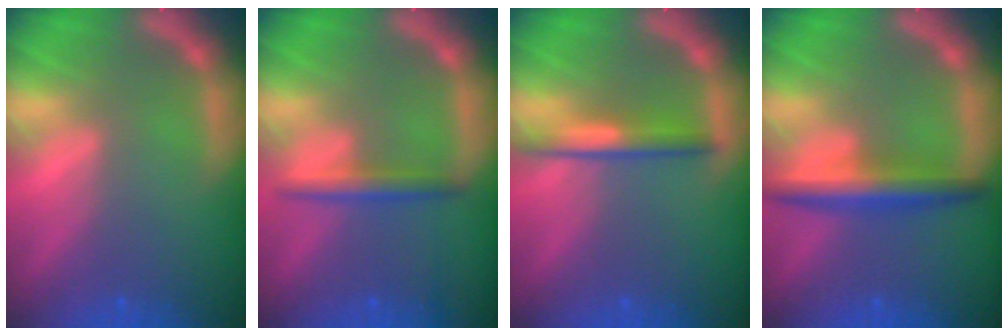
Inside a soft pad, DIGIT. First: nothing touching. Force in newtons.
{"total": 2.4}
{"total": 3.0}
{"total": 4.5}